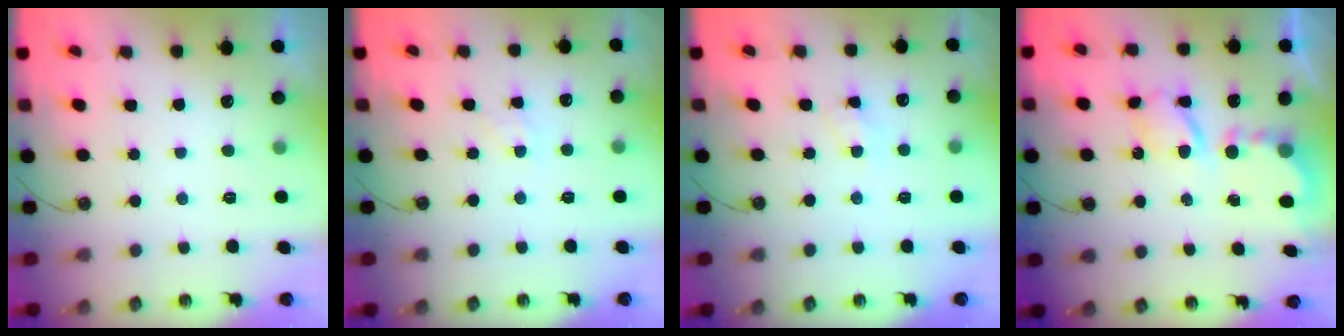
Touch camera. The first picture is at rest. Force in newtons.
{"total": 2.7, "press": 2.6, "slide": 0.5}
{"total": 3.7, "press": 3.7, "slide": 0.6}
{"total": 6.4, "press": 6.4, "slide": 0.3}